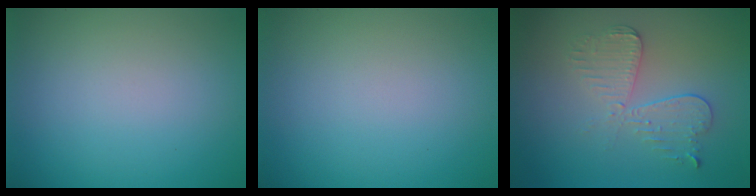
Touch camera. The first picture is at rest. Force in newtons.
{"total": 0.0}
{"total": 3.5, "press": 3.1, "slide": 1.7}